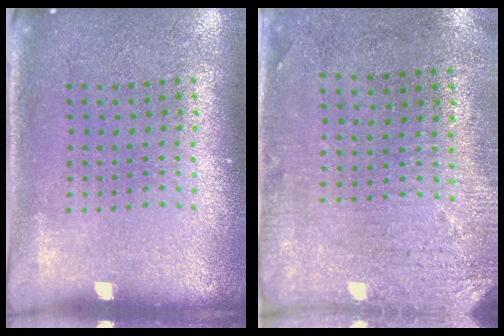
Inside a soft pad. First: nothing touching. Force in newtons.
{"total": 2.9, "press": 2.4, "slide": 1.7}